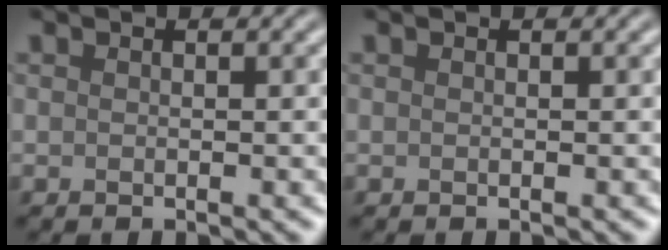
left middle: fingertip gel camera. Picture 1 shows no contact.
{"total": 0.0}